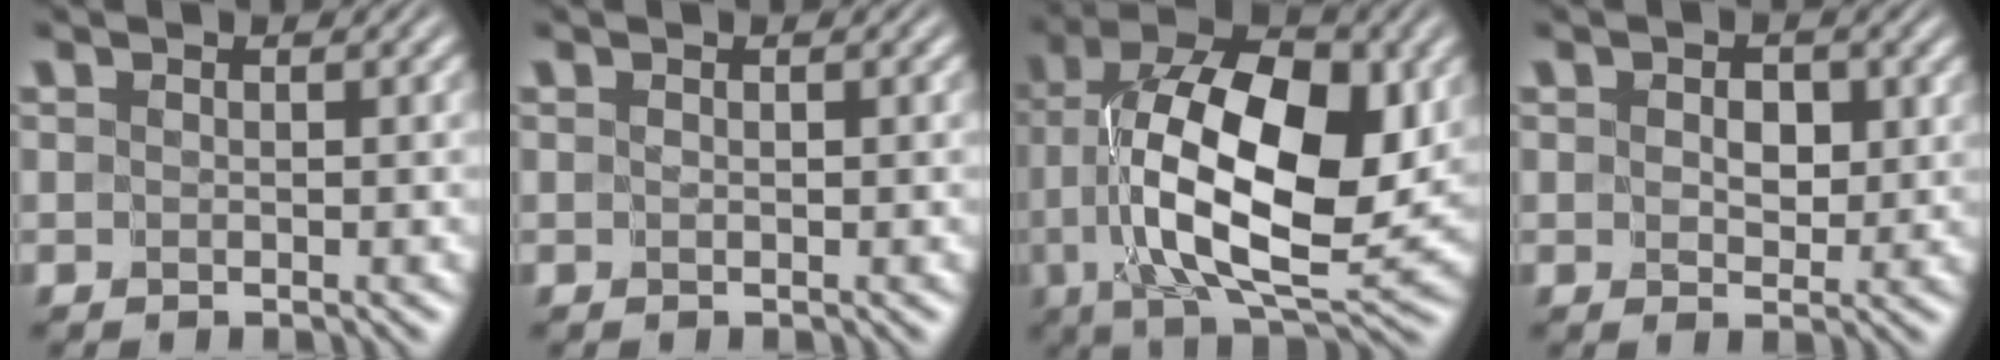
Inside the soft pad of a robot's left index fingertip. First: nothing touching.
{"total": 0.0}
{"total": 14.0, "force": [0.7, 6.5, 12.3], "torque": [-0.214, 0.006, 0.010]}
{"total": 2.3, "force": [0.5, 1.5, 1.6], "torque": [-0.025, -0.003, 0.009]}